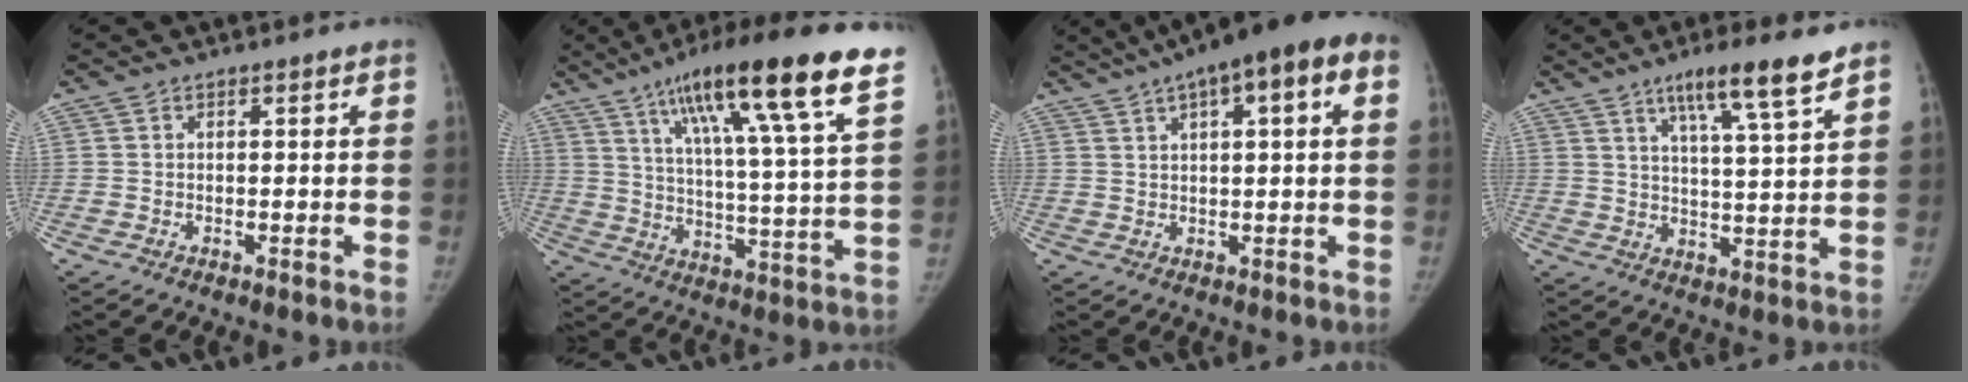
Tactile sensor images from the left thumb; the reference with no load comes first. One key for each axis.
{"total": 23.5, "fx": 14.8, "fy": 1.9, "fz": 18.2, "tx": -0.271, "ty": -0.036, "tz": 0.223}
{"total": 17.1, "fx": 8.0, "fy": 4.8, "fz": 14.3, "tx": -0.221, "ty": 0.041, "tz": 0.117}
{"total": 10.3, "fx": 6.8, "fy": 0.7, "fz": 7.7, "tx": -0.121, "ty": -0.034, "tz": 0.111}